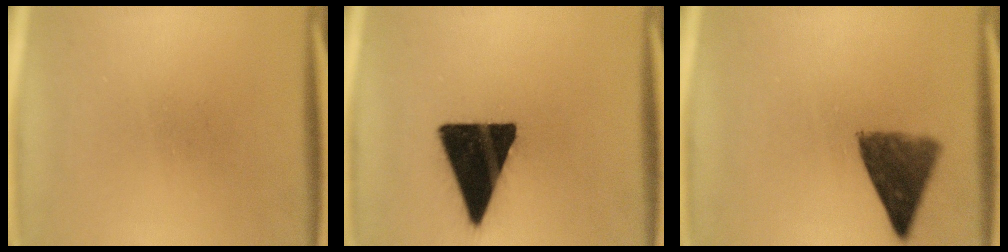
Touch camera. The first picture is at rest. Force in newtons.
{"total": 19.9}
{"total": 8.6}